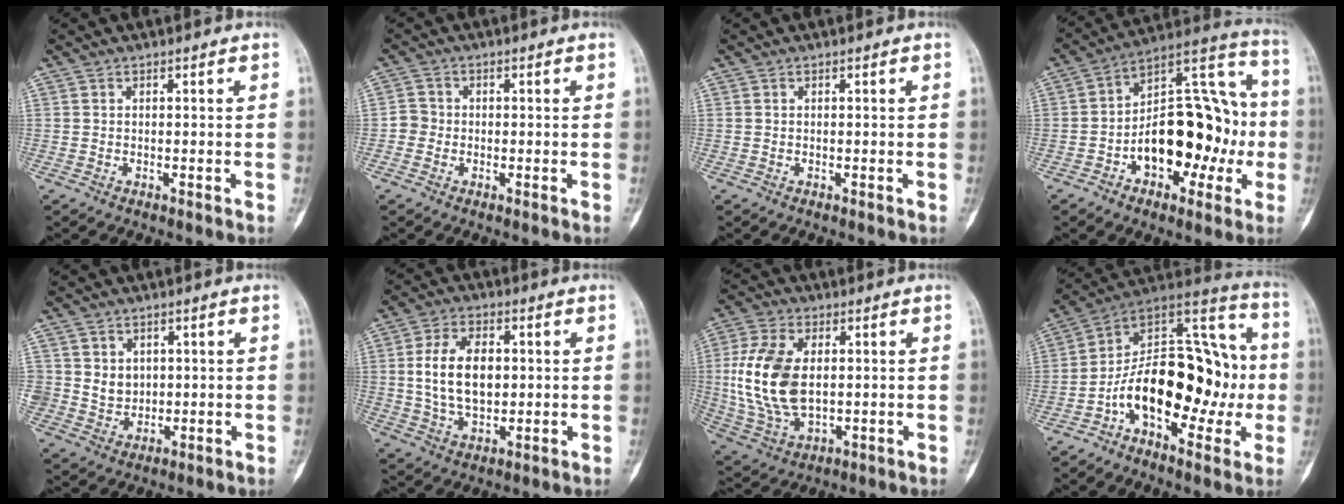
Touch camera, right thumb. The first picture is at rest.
{"total": 2.5, "force": [-0.6, 2.3, 0.6], "torque": [0.002, 0.008, -0.021]}
{"total": 0.0}
{"total": 22.0, "force": [-4.0, 12.9, 17.4], "torque": [-0.220, 0.059, -0.054]}
{"total": 5.3, "force": [1.2, 4.7, 2.0], "torque": [-0.011, -0.008, 0.029]}
{"total": 11.7, "force": [1.2, 7.3, 9.1], "torque": [-0.152, 0.000, 0.026]}
{"total": 15.9, "force": [1.1, 9.6, 12.6], "torque": [-0.257, -0.006, 0.030]}
{"total": 23.2, "force": [-4.1, 13.2, 18.6], "torque": [-0.257, 0.070, -0.065]}